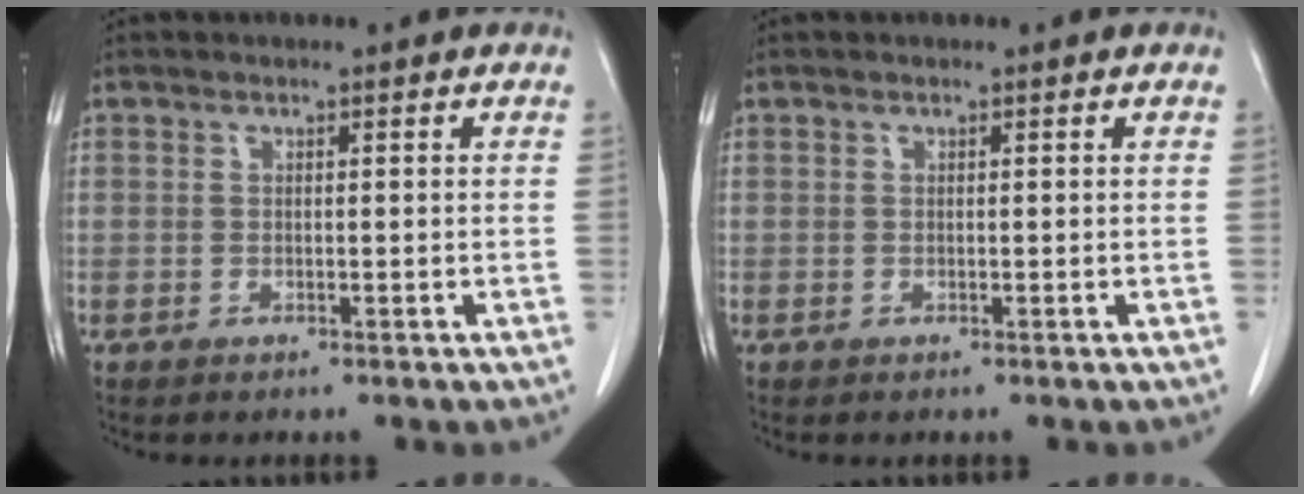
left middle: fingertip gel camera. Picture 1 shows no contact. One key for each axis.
{"total": 0.0}